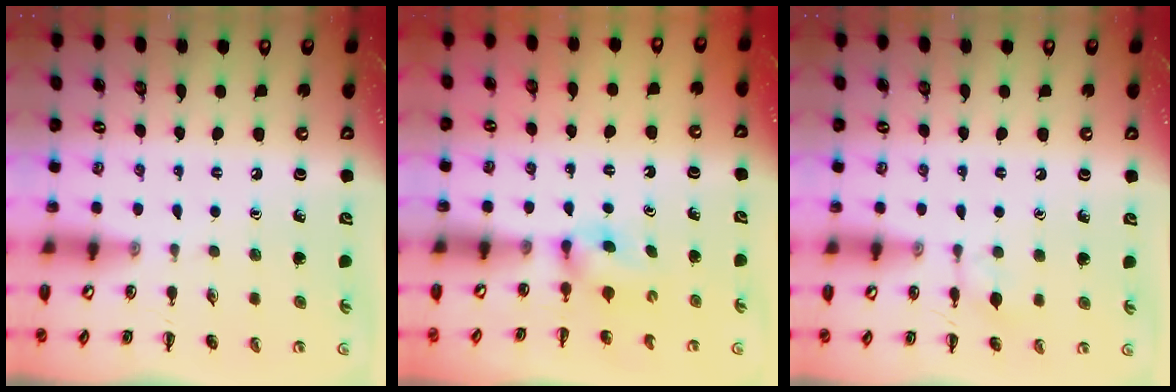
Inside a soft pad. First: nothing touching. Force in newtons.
{"total": 2.9, "press": 2.8, "slide": 1.0}
{"total": 4.6, "press": 4.6, "slide": 0.5}